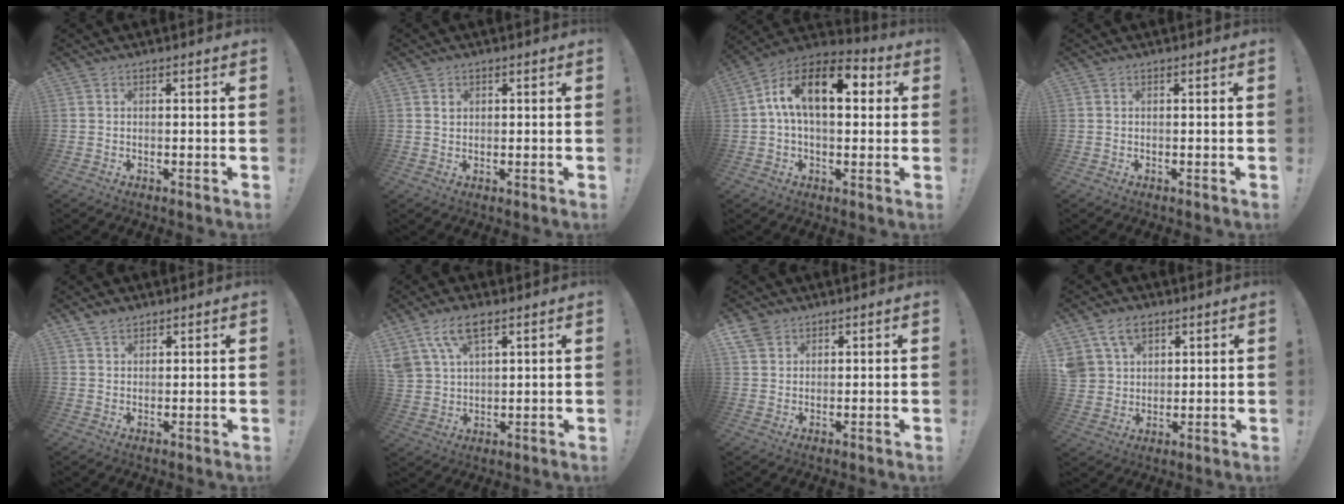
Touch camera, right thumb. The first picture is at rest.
{"total": 1.1, "force": [0.7, 0.8, -0.1], "torque": [0.013, -0.005, 0.010]}
{"total": 16.1, "force": [3.9, 8.1, 13.3], "torque": [-0.233, 0.007, 0.061]}
{"total": 0.0}
{"total": 3.1, "force": [2.5, 1.6, 0.8], "torque": [-0.012, -0.014, 0.046]}
{"total": 10.4, "force": [6.1, 5.6, 6.4], "torque": [-0.119, -0.013, 0.119]}
{"total": 5.2, "force": [3.6, 3.4, 1.6], "torque": [-0.034, -0.014, 0.070]}
{"total": 10.1, "force": [6.1, 7.3, 3.4], "torque": [-0.055, -0.027, 0.121]}